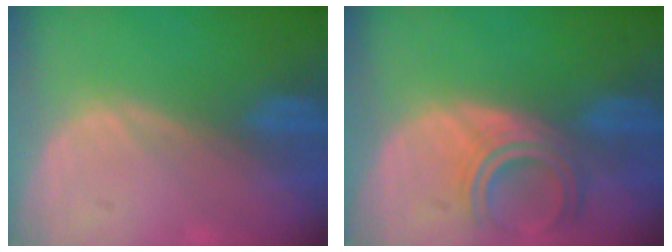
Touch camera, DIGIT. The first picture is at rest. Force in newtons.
{"total": 5.1, "press": 5.0, "slide": 0.5}